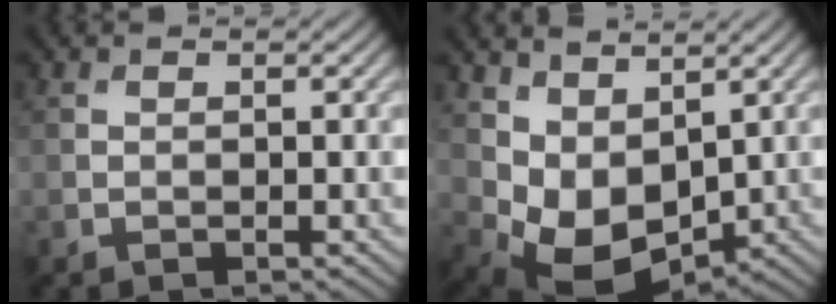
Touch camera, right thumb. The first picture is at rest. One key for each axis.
{"total": 7.1, "fx": 2.1, "fy": 4.7, "fz": 4.9, "tx": -0.111, "ty": -0.015, "tz": 0.047}